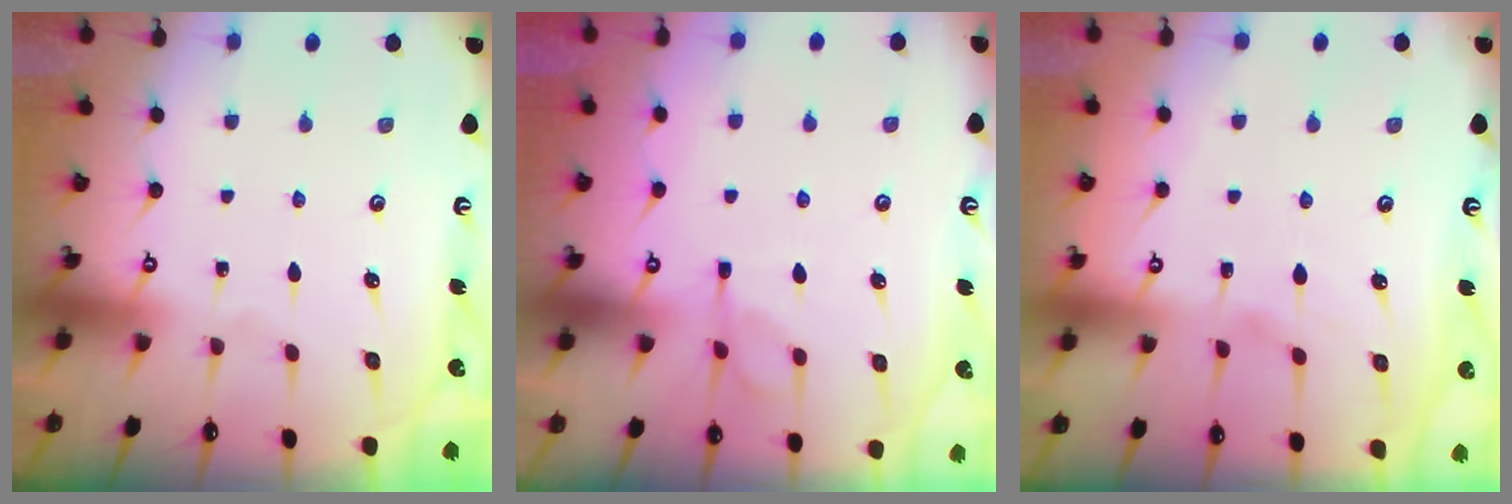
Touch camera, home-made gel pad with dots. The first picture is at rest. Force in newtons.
{"total": 2.1, "press": 1.7, "slide": 1.1}
{"total": 0.8, "press": 0.0, "slide": 0.8}